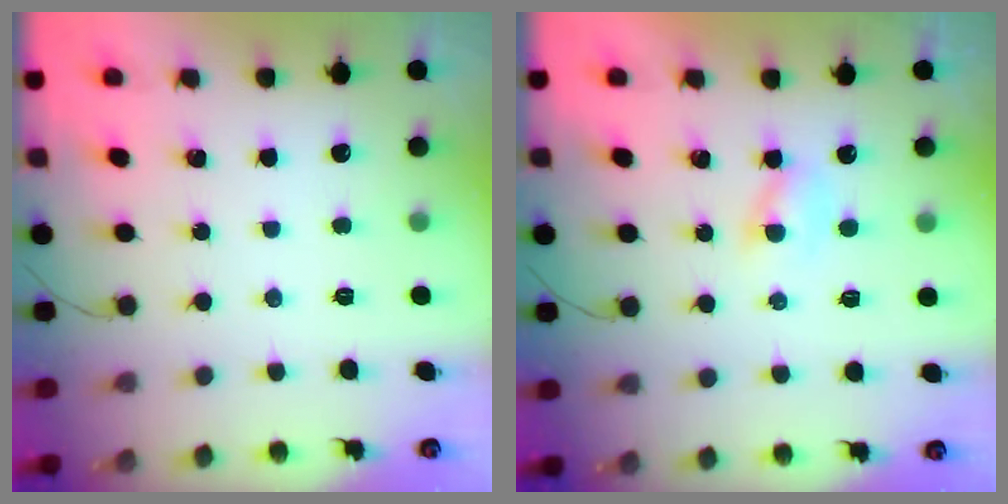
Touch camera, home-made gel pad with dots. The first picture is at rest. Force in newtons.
{"total": 1.6, "press": 1.4, "slide": 0.8}